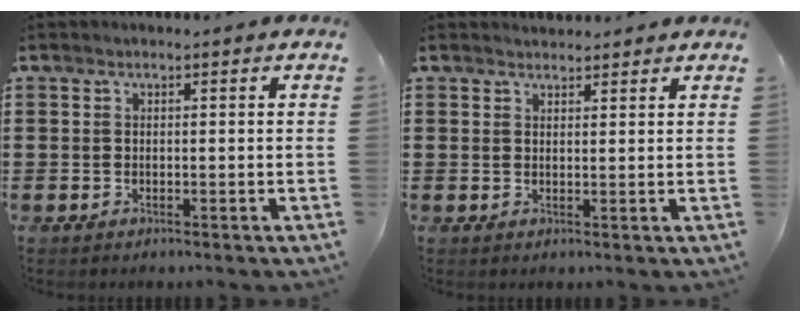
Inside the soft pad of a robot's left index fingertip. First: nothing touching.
{"total": 1.5, "force": [1.5, 0.3, -0.1], "torque": [-0.002, 0.003, 0.030]}